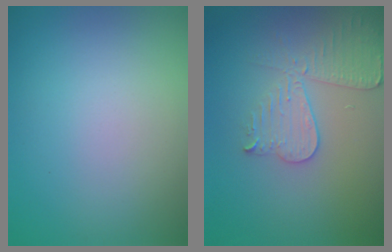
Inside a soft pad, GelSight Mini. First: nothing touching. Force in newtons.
{"total": 3.6, "press": 3.6, "slide": 0.5}